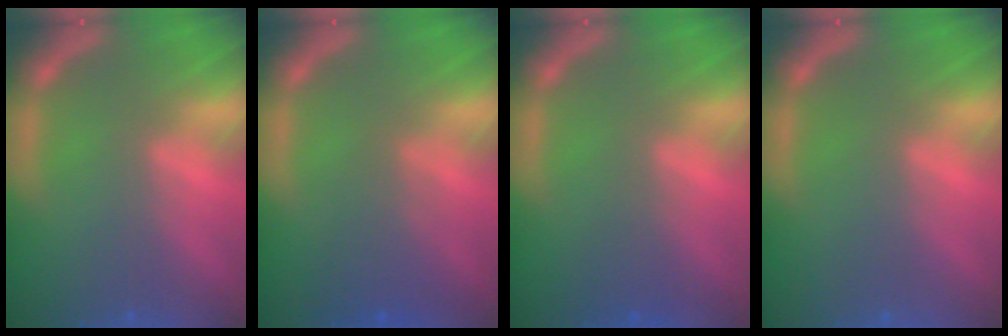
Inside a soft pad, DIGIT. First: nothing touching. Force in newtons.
{"total": 2.9}
{"total": 1.5}
{"total": 0.0}